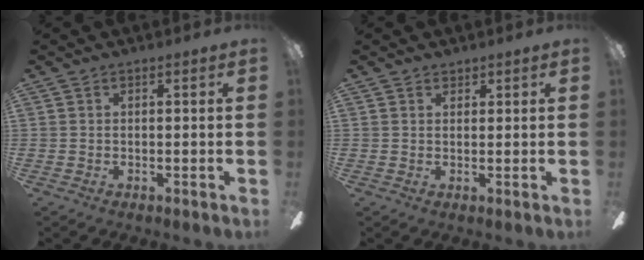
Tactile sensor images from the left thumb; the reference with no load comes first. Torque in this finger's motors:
{"motor_torque": [0.08, -0.09, 0.18, 0.41, -0.01]}